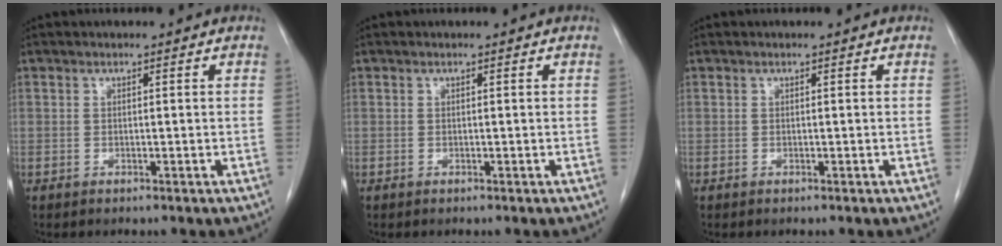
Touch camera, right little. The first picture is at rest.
{"total": 0.0}
{"total": 0.0}